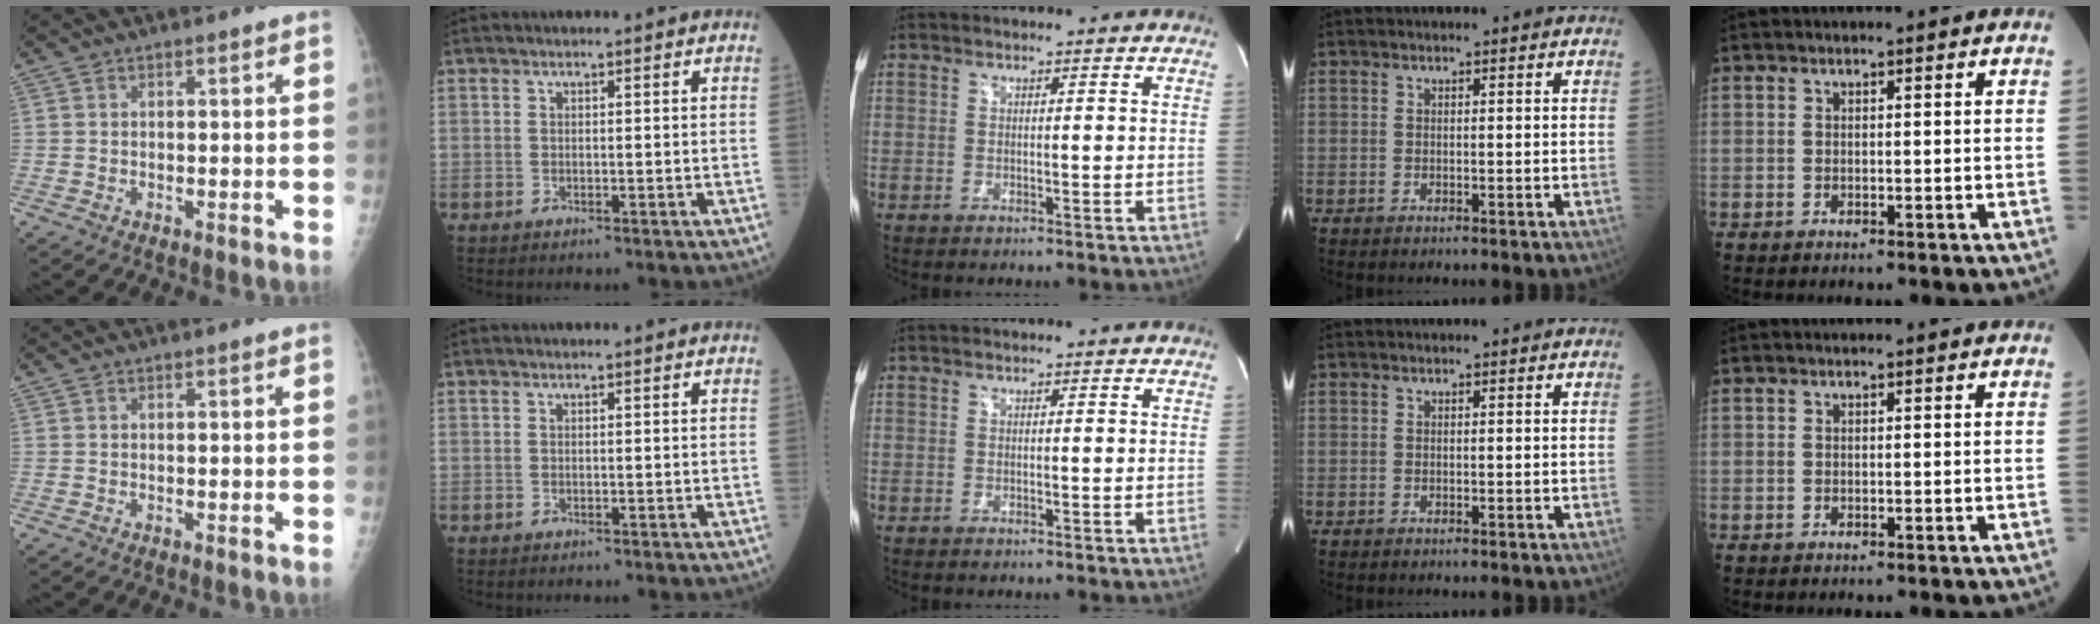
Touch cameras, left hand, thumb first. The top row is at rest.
{}